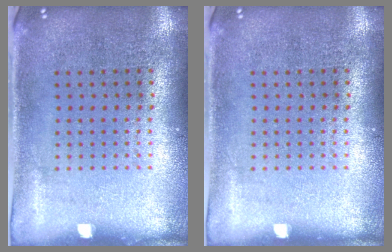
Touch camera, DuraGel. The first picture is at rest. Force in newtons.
{"total": 0.0}